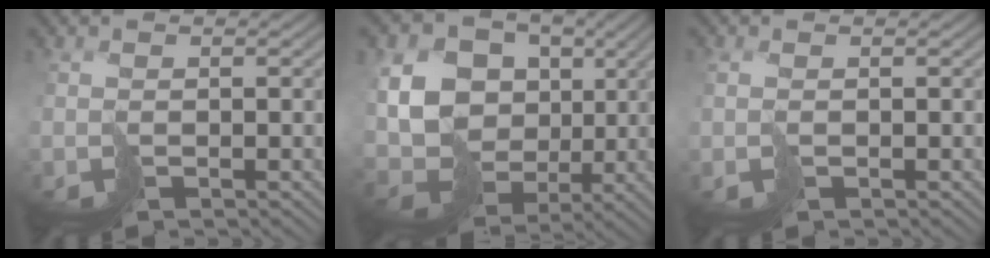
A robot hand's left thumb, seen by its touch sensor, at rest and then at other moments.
{"total": 15.4, "force": [1.5, 12.9, 8.2], "torque": [-0.223, 0.001, 0.033]}
{"total": 0.8, "force": [-0.1, 0.3, 0.7], "torque": [-0.021, -0.001, -0.002]}